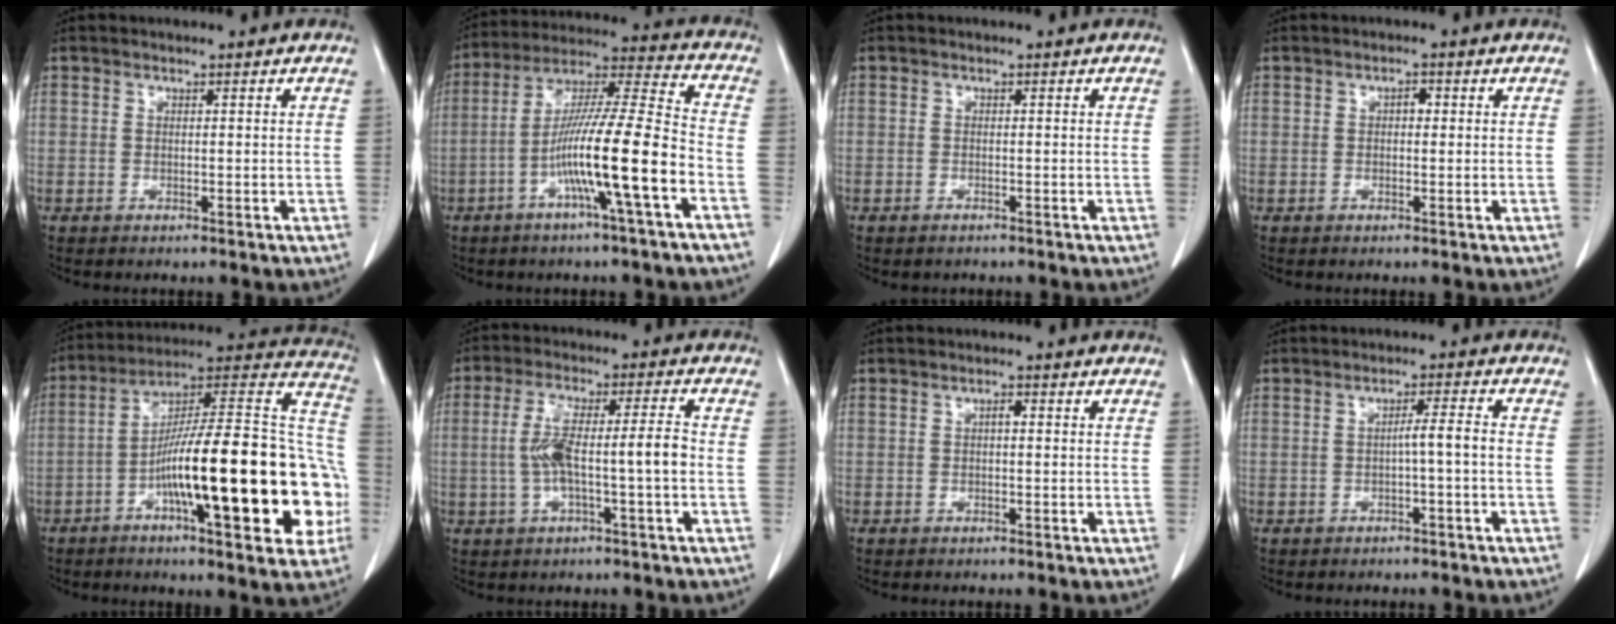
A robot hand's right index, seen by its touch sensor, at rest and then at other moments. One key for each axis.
{"total": 15.0, "fx": -5.3, "fy": -0.6, "fz": 14.0, "tx": -0.253, "ty": 0.007, "tz": -0.098}
{"total": 0.6, "fx": -0.5, "fy": 0.3, "fz": 0.2, "tx": -0.013, "ty": -0.002, "tz": -0.004}
{"total": 1.3, "fx": 0.1, "fy": 0.8, "fz": 1.0, "tx": -0.013, "ty": 0.004, "tz": 0.000}
{"total": 27.3, "fx": -6.2, "fy": 4.7, "fz": 26.2, "tx": -0.323, "ty": 0.024, "tz": -0.092}
{"total": 8.6, "fx": -1.1, "fy": 0.8, "fz": 8.5, "tx": -0.165, "ty": 0.024, "tz": -0.017}
{"total": 1.0, "fx": 0.1, "fy": 0.3, "fz": 0.9, "tx": -0.016, "ty": 0.003, "tz": 0.001}
{"total": 2.8, "fx": -0.8, "fy": -0.3, "fz": 2.6, "tx": -0.041, "ty": 0.006, "tz": -0.014}